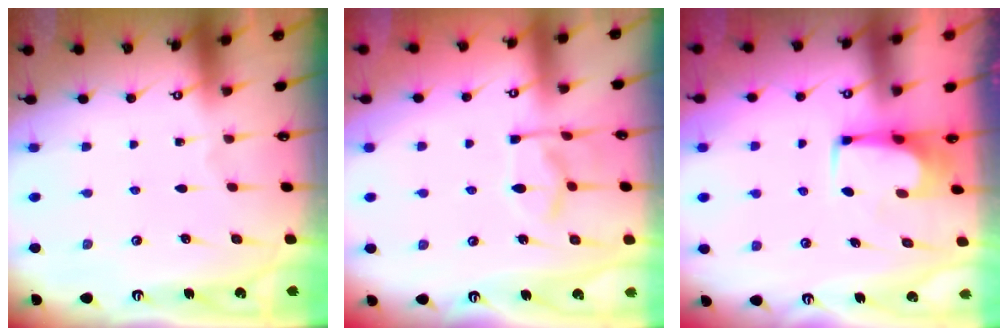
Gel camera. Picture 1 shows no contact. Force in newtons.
{"total": 3.6, "press": 3.5, "slide": 0.8}
{"total": 1.6, "press": 1.5, "slide": 0.3}